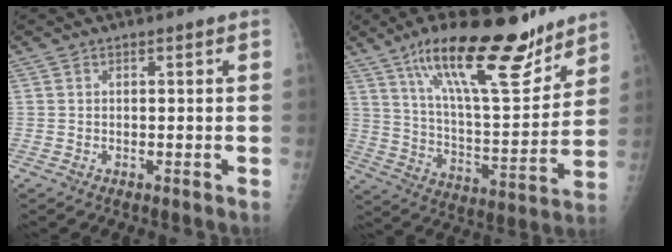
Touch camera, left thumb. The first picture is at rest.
{"total": 22.8, "force": [15.3, 6.8, 15.5], "torque": [-0.222, -0.073, 0.256]}